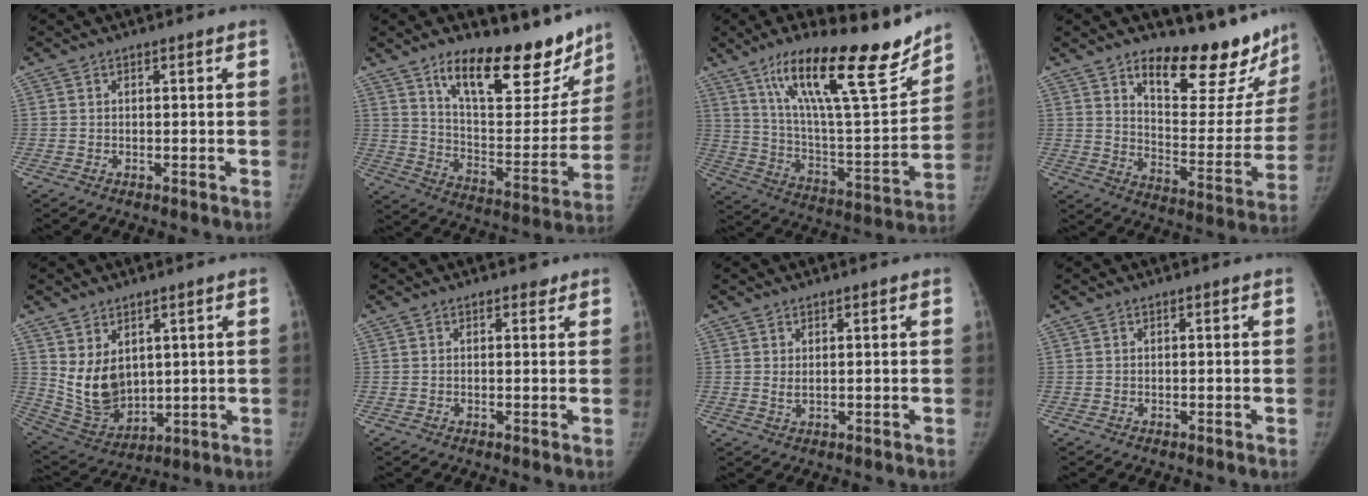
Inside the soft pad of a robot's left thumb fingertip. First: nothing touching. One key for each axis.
{"total": 24.4, "fx": 17.1, "fy": 9.7, "fz": 14.5, "tx": -0.154, "ty": -0.091, "tz": 0.263}
{"total": 26.4, "fx": 17.8, "fy": 6.2, "fz": 18.5, "tx": -0.265, "ty": -0.070, "tz": 0.297}
{"total": 20.5, "fx": 16.3, "fy": 7.4, "fz": 10.1, "tx": -0.085, "ty": -0.127, "tz": 0.228}
{"total": 10.4, "fx": 2.7, "fy": 7.4, "fz": 6.8, "tx": -0.098, "ty": -0.025, "tz": 0.082}
{"total": 1.0, "fx": 0.7, "fy": 0.7, "fz": 0.2, "tx": 0.006, "ty": -0.004, "tz": 0.005}
{"total": 1.4, "fx": 0.5, "fy": 0.5, "fz": 1.1, "tx": -0.020, "ty": -0.003, "tz": 0.014}
{"total": 0.0}